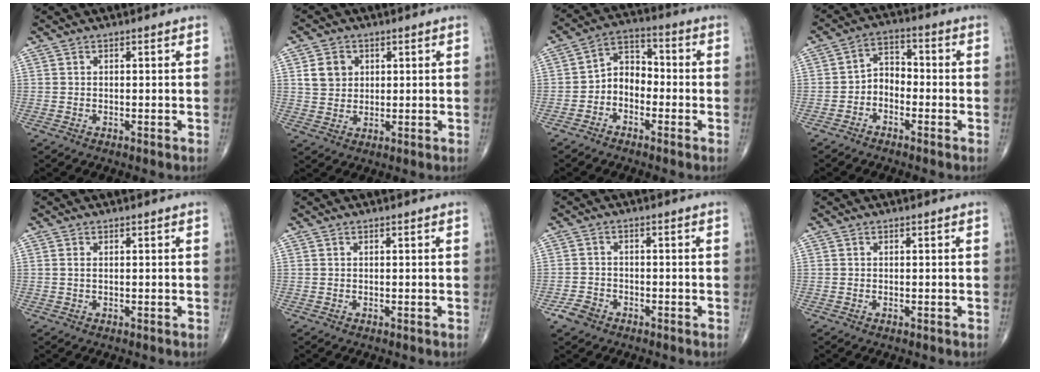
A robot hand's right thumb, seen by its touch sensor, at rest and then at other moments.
{"total": 5.4, "force": [1.7, 4.6, 2.4], "torque": [-0.021, -0.006, 0.031]}
{"total": 6.7, "force": [-2.1, 4.9, 4.0], "torque": [-0.039, 0.038, -0.056]}
{"total": 5.0, "force": [-2.0, 3.6, 2.9], "torque": [-0.028, 0.032, -0.050]}
{"total": 0.7, "force": [0.1, 0.3, 0.6], "torque": [-0.018, 0.003, 0.004]}
{"total": 0.0}
{"total": 3.4, "force": [-2.3, 2.2, 1.1], "torque": [-0.016, 0.012, -0.041]}
{"total": 0.0}